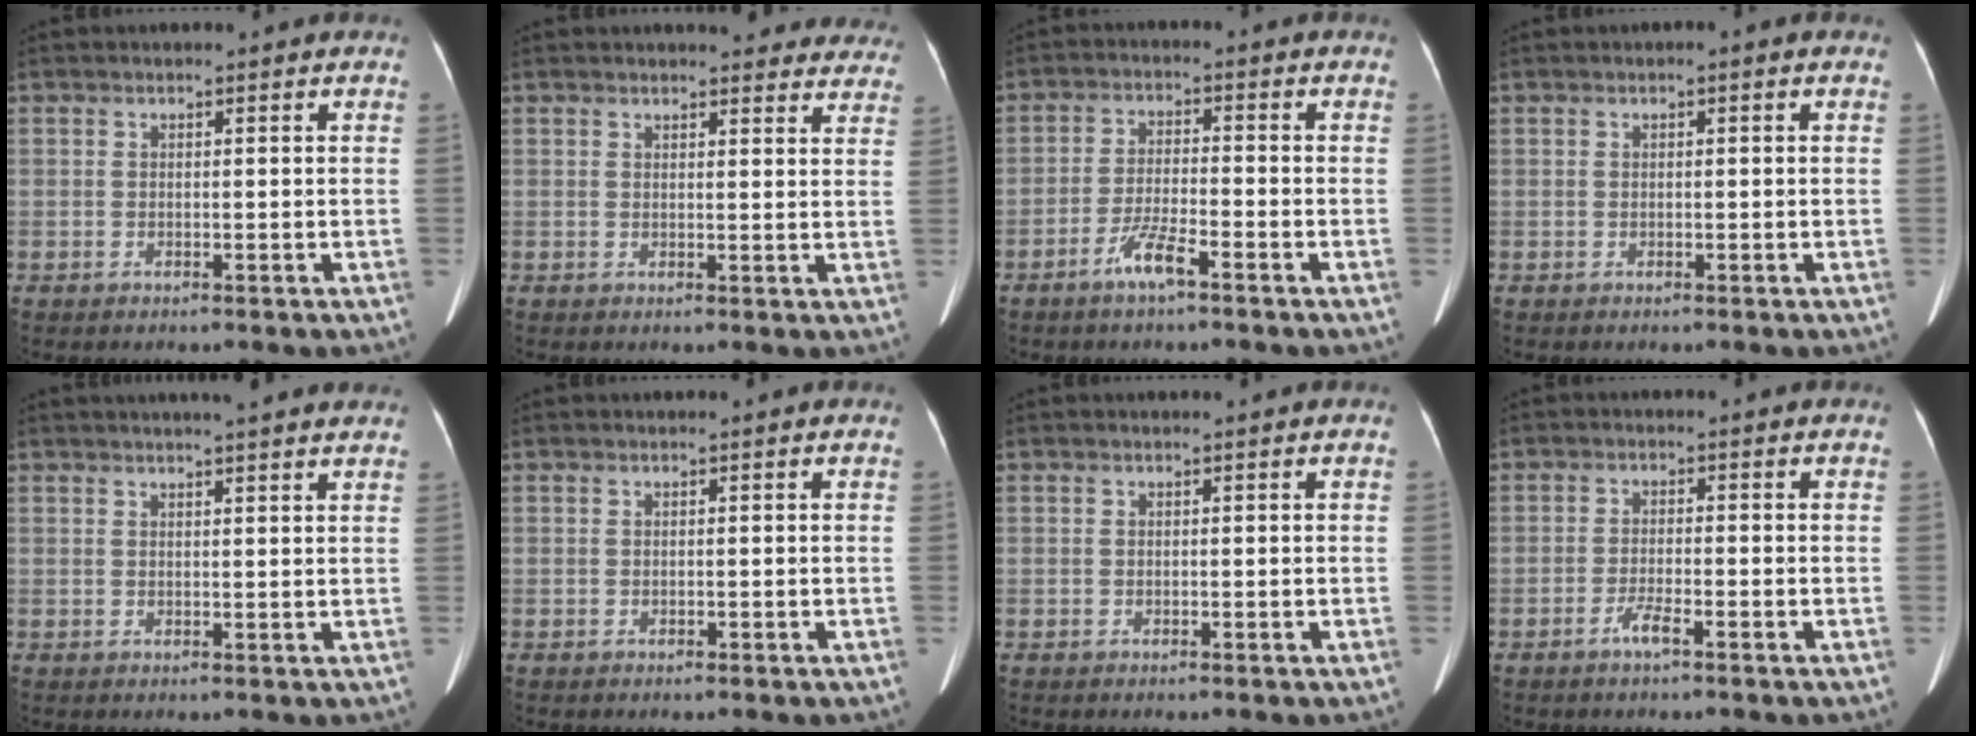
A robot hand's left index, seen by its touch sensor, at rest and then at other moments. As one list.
[{"total": 14.4, "force": [13.4, 3.6, 4.0], "torque": [-0.010, -0.015, 0.130]}, {"total": 4.9, "force": [-3.4, 0.3, 3.5], "torque": [-0.077, -0.006, -0.069]}, {"total": 0.5, "force": [-0.1, 0.2, 0.5], "torque": [-0.008, 0.002, -0.006]}, {"total": 10.1, "force": [8.8, 0.9, 4.9], "torque": [-0.064, 0.023, 0.095]}, {"total": 0.0}, {"total": 0.0}, {"total": 2.4, "force": [-1.7, 0.0, 1.6], "torque": [-0.040, -0.003, -0.036]}]